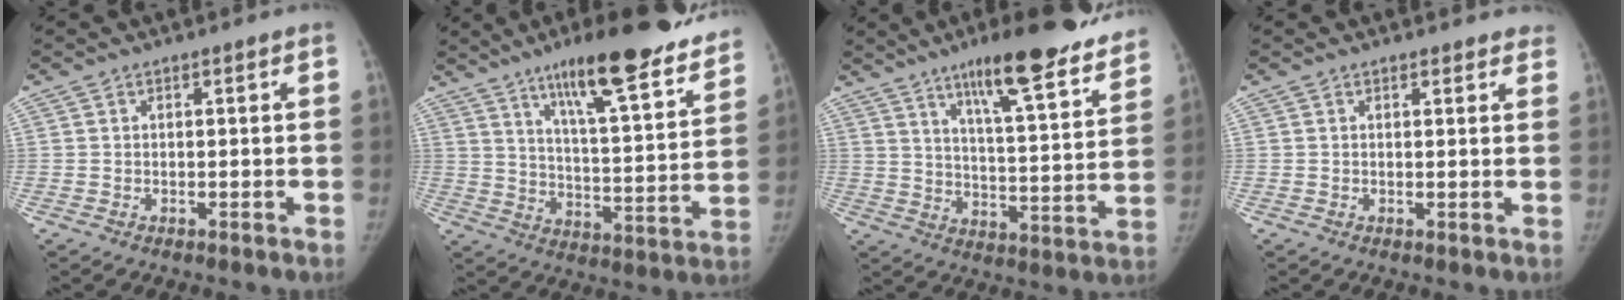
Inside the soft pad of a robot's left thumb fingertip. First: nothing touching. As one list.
[{"total": 25.0, "force": [18.2, 4.8, 16.4], "torque": [-0.212, -0.070, 0.268]}, {"total": 23.1, "force": [17.0, 4.2, 15.2], "torque": [-0.192, -0.067, 0.245]}, {"total": 3.4, "force": [3.1, 1.2, 0.8], "torque": [0.015, -0.009, 0.023]}]